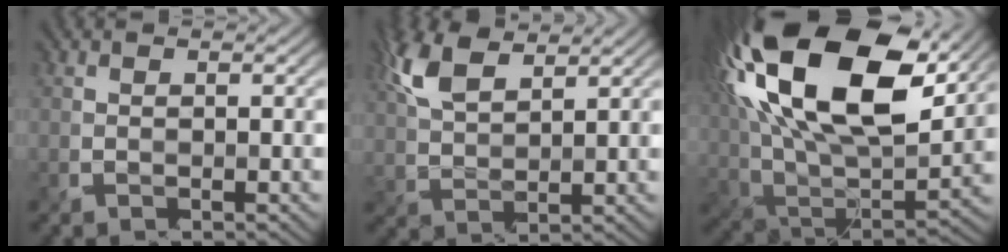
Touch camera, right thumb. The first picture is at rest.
{"total": 7.0, "force": [4.5, 2.3, 4.8], "torque": [-0.138, 0.009, 0.105]}
{"total": 22.0, "force": [10.9, 9.4, 16.7], "torque": [-0.361, 0.057, 0.179]}